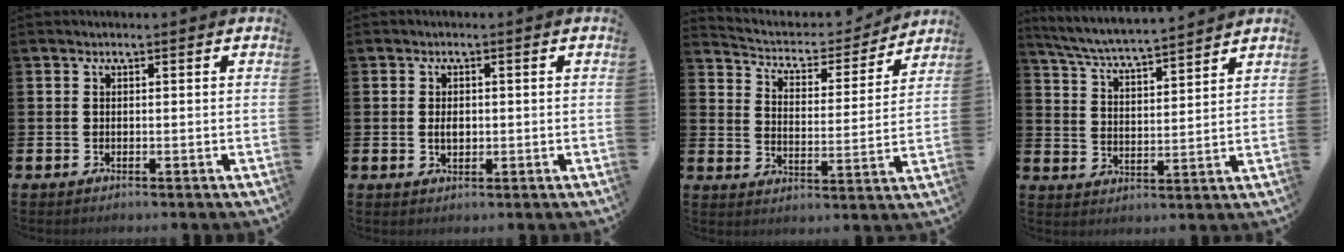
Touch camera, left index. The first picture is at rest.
{"total": 2.0, "force": [0.1, 1.3, 1.6], "torque": [-0.011, -0.002, -0.005]}
{"total": 5.3, "force": [4.9, 1.8, 0.9], "torque": [-0.050, -0.038, 0.080]}
{"total": 5.9, "force": [5.7, 0.0, 1.4], "torque": [-0.052, -0.043, 0.098]}